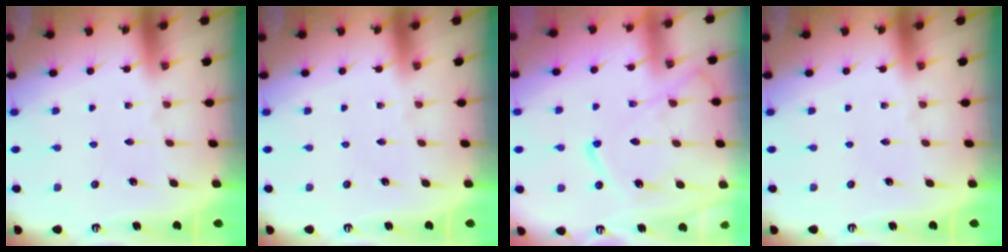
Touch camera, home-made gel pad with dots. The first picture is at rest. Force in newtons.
{"total": 0.0}
{"total": 12.5, "press": 12.5, "slide": 1.5}
{"total": 0.0}